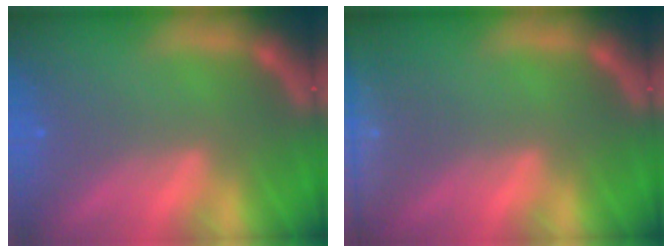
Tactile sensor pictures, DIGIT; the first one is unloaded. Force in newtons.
{"total": 9.5}